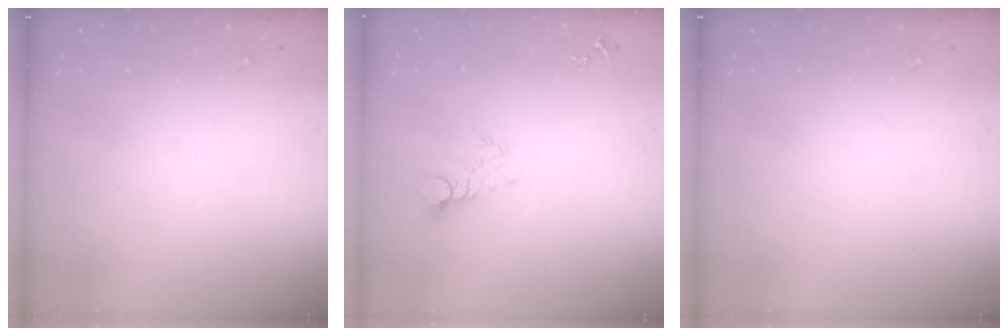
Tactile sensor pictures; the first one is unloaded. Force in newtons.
{"total": 6.2, "press": 6.2, "slide": 0.5}
{"total": 0.0}